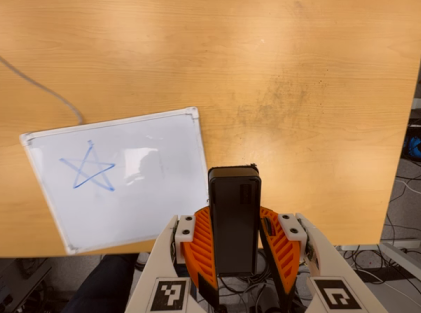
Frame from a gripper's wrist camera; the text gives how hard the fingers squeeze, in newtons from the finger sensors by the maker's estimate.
{"total": 5.9, "left": 5.9, "right": 6.0}